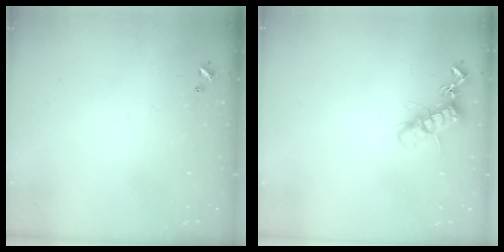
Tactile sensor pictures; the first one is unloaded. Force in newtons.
{"total": 12.5, "press": 12.5, "slide": 0.4}